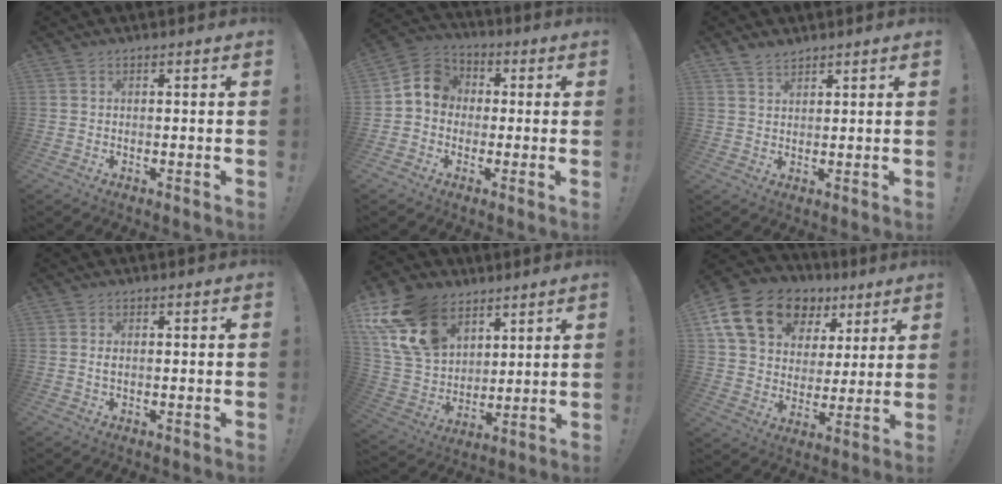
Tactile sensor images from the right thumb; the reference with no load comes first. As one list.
[{"total": 9.0, "force": [0.5, 7.9, 4.3], "torque": [-0.053, 0.018, 0.016]}, {"total": 3.4, "force": [3.0, 1.2, 1.0], "torque": [-0.015, -0.020, 0.056]}, {"total": 1.0, "force": [0.2, 0.5, 0.8], "torque": [-0.011, 0.000, 0.002]}, {"total": 20.1, "force": [11.2, 13.7, 9.5], "torque": [-0.190, -0.056, 0.222]}, {"total": 19.7, "force": [9.9, 13.7, 10.1], "torque": [-0.161, -0.043, 0.193]}]